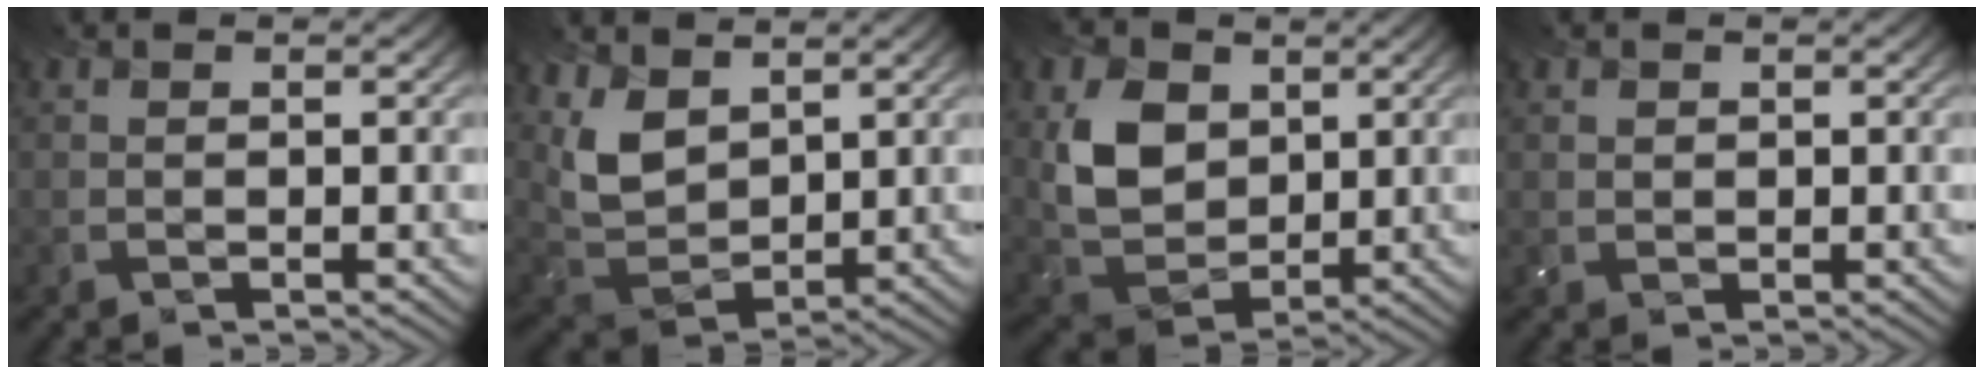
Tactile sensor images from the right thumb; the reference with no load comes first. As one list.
[{"total": 6.8, "force": [3.6, 4.2, 3.9], "torque": [-0.098, -0.012, 0.075]}, {"total": 8.6, "force": [2.4, 6.5, 5.1], "torque": [-0.124, -0.008, 0.051]}, {"total": 0.9, "force": [0.4, 0.7, 0.2], "torque": [-0.009, -0.003, 0.010]}]